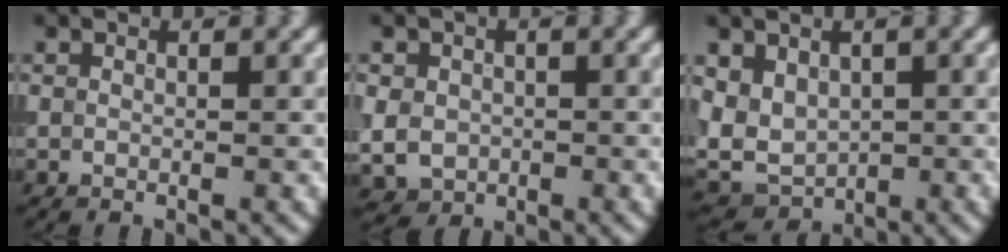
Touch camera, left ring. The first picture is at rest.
{"total": 3.3, "force": [-0.4, 2.8, 1.6], "torque": [-0.033, -0.002, -0.008]}
{"total": 4.9, "force": [0.4, 3.7, 3.2], "torque": [-0.065, -0.004, 0.008]}